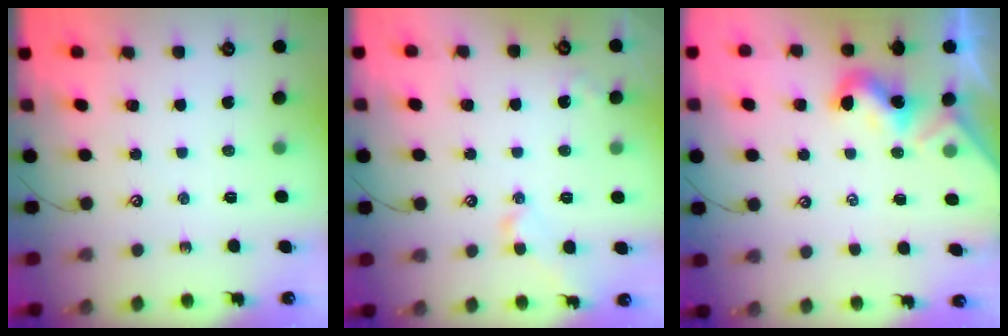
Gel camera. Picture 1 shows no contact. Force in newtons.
{"total": 1.9, "press": 1.8, "slide": 0.7}
{"total": 1.9, "press": 1.9, "slide": 0.4}